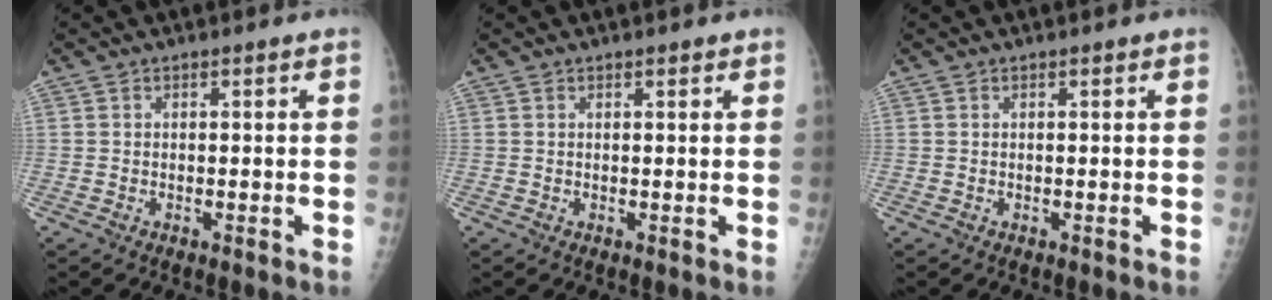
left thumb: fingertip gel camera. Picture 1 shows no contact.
{"total": 0.7, "force": [0.5, 0.2, 0.4], "torque": [-0.005, -0.001, 0.007]}
{"total": 0.0}